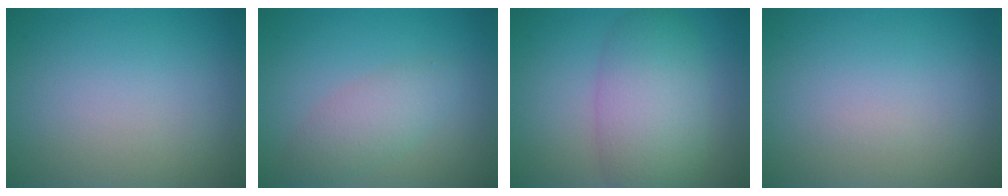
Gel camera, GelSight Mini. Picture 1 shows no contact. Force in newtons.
{"total": 2.8, "press": 2.8, "slide": 0.0}
{"total": 6.3, "press": 6.3, "slide": 0.3}
{"total": 0.0}